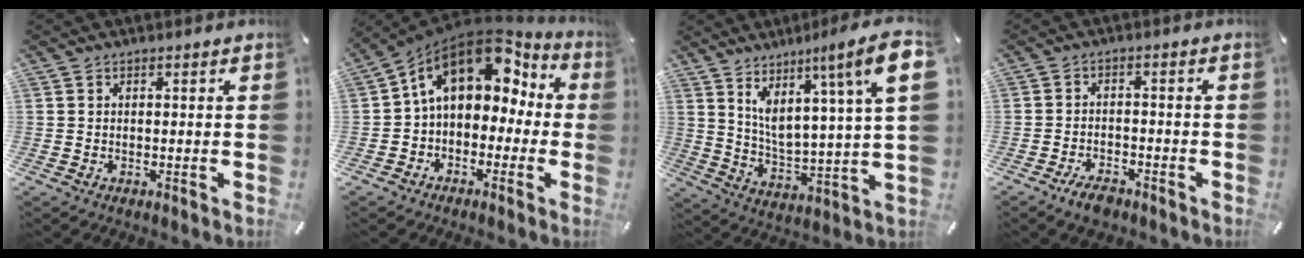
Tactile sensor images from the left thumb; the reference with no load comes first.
{"total": 14.5, "force": [5.1, 10.0, 9.1], "torque": [-0.141, -0.018, 0.090]}
{"total": 13.5, "force": [8.1, 1.9, 10.6], "torque": [-0.187, -0.051, 0.124]}
{"total": 3.9, "force": [-3.1, 1.8, 1.6], "torque": [-0.032, 0.016, -0.058]}